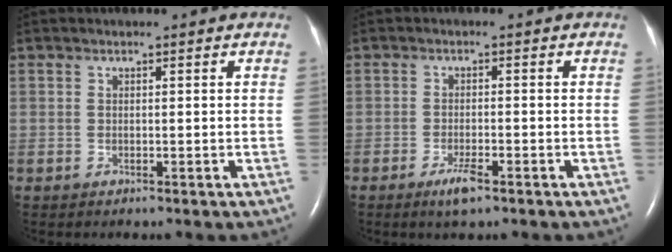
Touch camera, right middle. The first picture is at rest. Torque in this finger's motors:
{"motor_torque": [0.49, -0.33, 0.05, 0.03]}